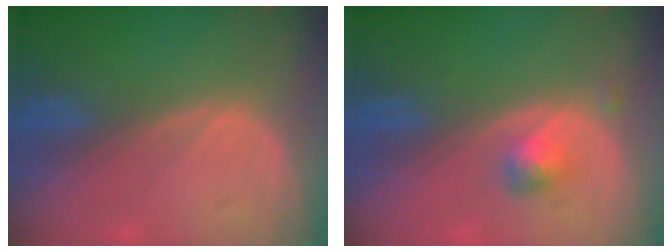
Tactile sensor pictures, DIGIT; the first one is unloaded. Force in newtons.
{"total": 2.4, "press": 2.4, "slide": 0.2}